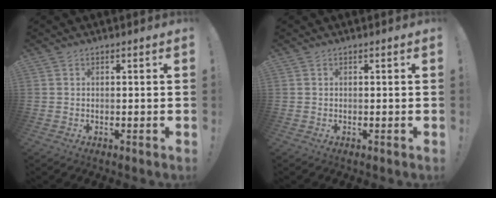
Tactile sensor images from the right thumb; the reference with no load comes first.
{"total": 0.0}